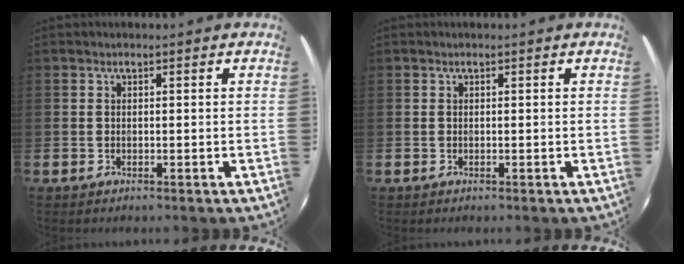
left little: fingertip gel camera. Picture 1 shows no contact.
{"total": 0.0}